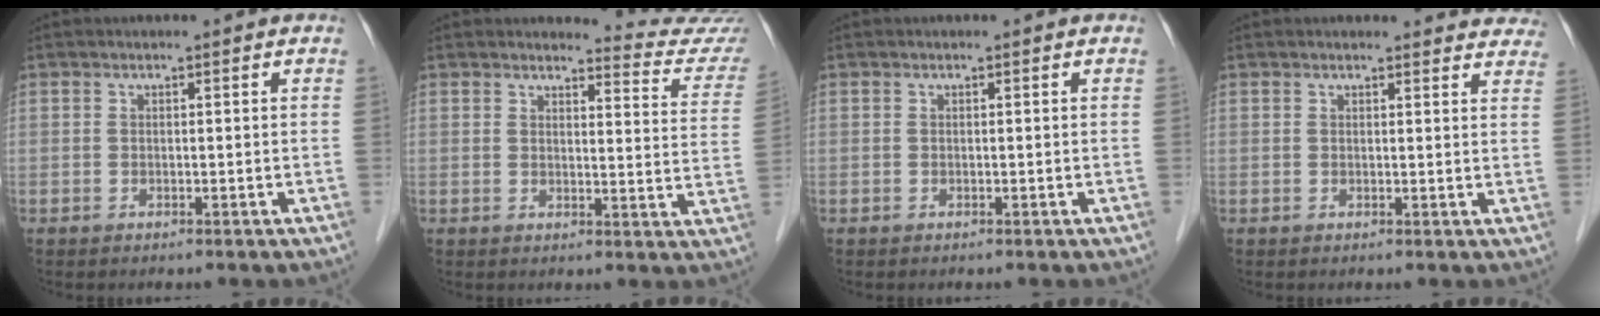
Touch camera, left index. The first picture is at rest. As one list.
[{"total": 9.8, "force": [9.8, -0.4, -0.2], "torque": [0.009, -0.085, 0.090]}, {"total": 0.0}, {"total": 10.7, "force": [10.2, 2.5, 1.7], "torque": [0.017, -0.011, 0.083]}]